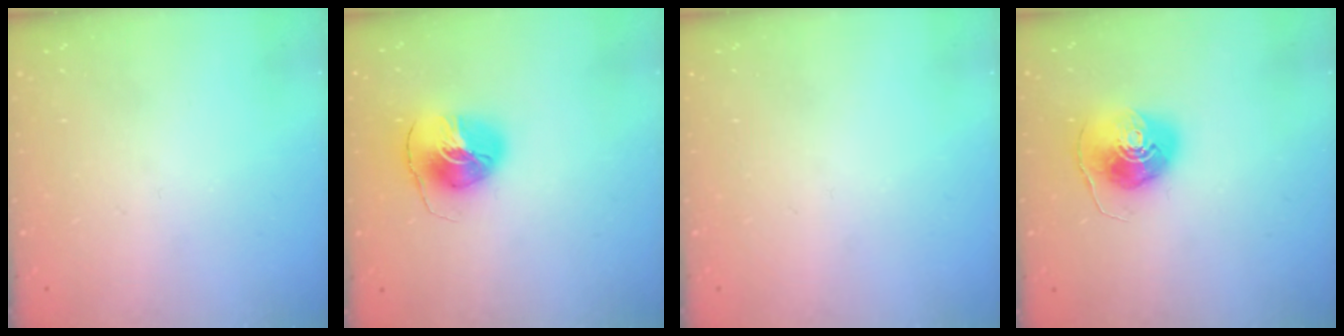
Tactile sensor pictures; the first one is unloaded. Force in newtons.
{"total": 8.2, "press": 8.1, "slide": 1.3}
{"total": 0.0}
{"total": 8.9, "press": 8.9, "slide": 0.8}